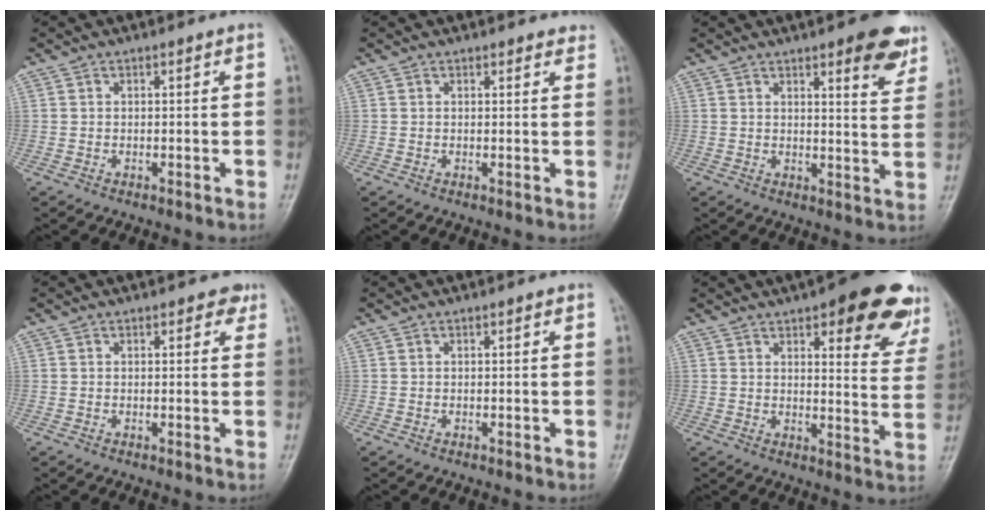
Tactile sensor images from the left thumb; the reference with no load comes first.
{"total": 1.7, "force": [1.5, 0.8, 0.4], "torque": [0.010, -0.004, 0.010]}
{"total": 9.4, "force": [5.7, 2.8, 6.9], "torque": [-0.057, -0.027, 0.067]}
{"total": 2.0, "force": [1.2, 1.3, 1.0], "torque": [0.007, -0.002, 0.008]}
{"total": 0.0}
{"total": 18.1, "force": [10.7, 6.2, 13.2], "torque": [-0.116, -0.044, 0.120]}